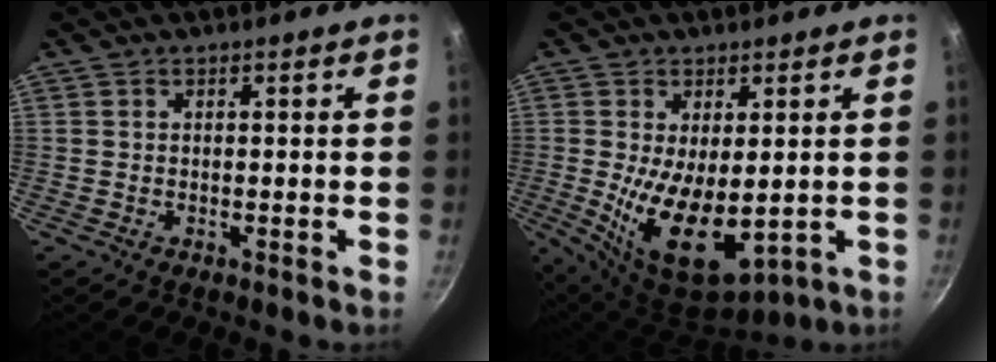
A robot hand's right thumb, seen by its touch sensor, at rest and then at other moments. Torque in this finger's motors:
{"motor_torque": [-0.66, 1.54, 0.32, 0.11, 0.20]}